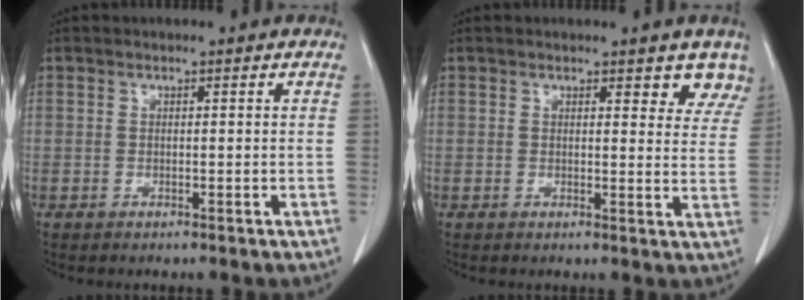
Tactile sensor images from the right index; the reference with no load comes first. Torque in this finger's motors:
{"motor_torque": [0.09, 0.16, 0.02, 0.00]}